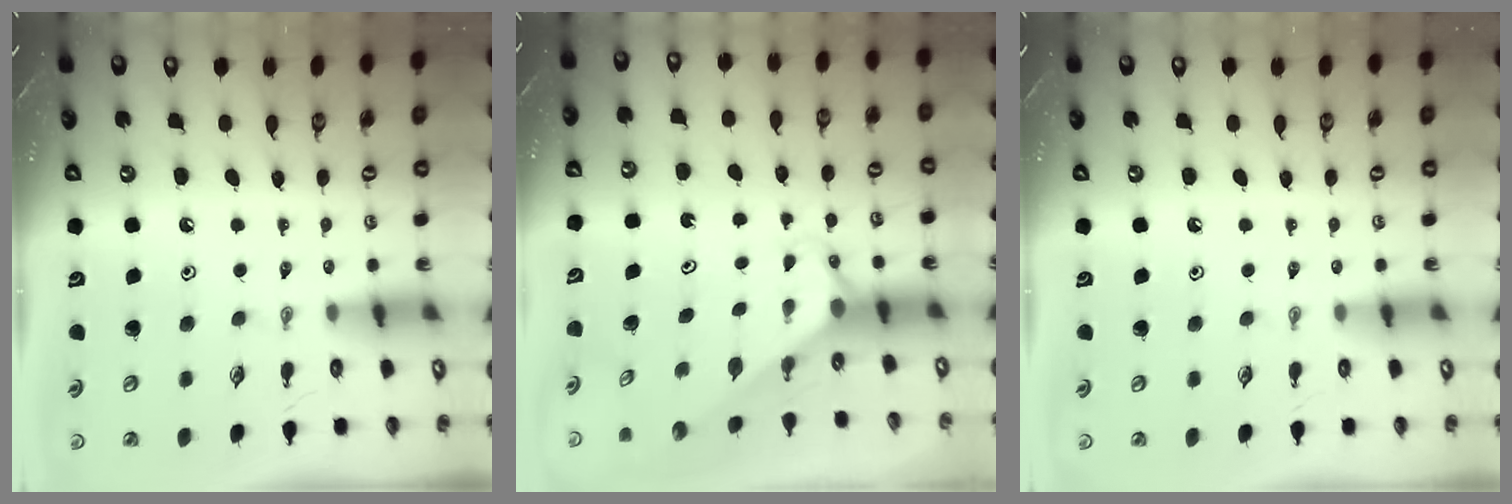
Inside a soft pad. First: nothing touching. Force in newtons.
{"total": 2.8, "press": 2.8, "slide": 0.0}
{"total": 0.0}